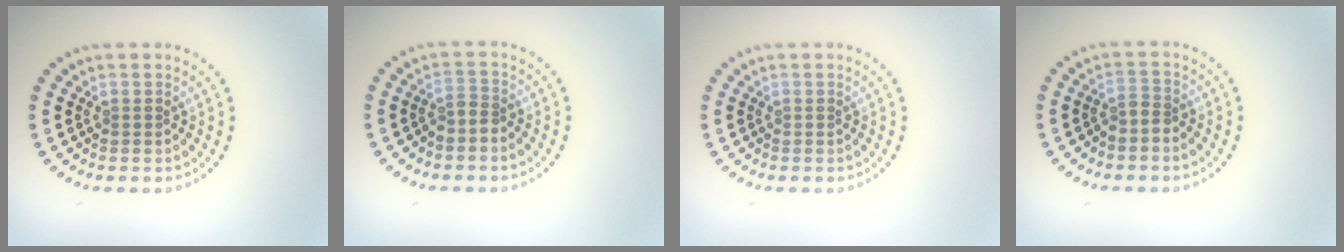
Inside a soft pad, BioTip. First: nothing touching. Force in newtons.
{"total": 1.6, "press": 1.2, "slide": 1.0}
{"total": 0.0}
{"total": 1.6, "press": 1.2, "slide": 1.0}